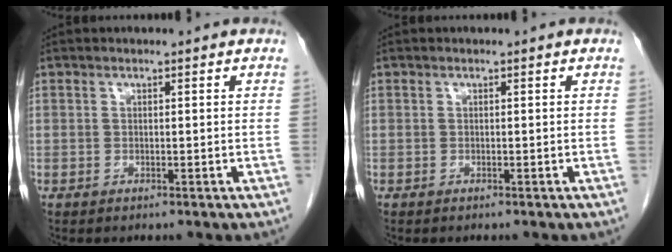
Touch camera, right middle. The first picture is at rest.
{"total": 0.0}